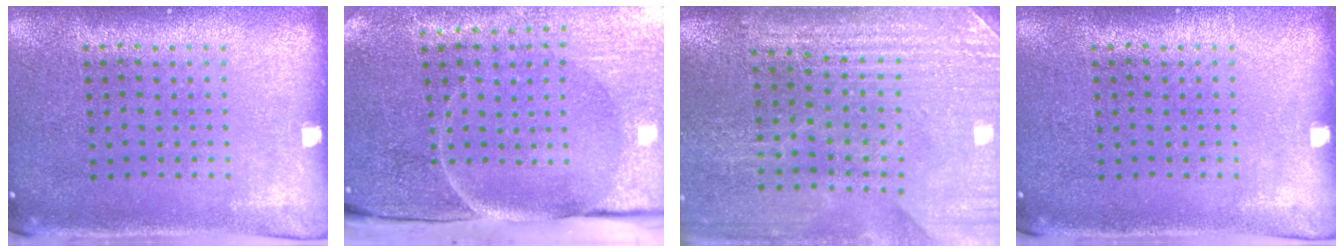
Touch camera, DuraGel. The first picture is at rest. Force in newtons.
{"total": 5.1, "press": 4.1, "slide": 3.0}
{"total": 3.4, "press": 3.4, "slide": 0.3}
{"total": 0.0}